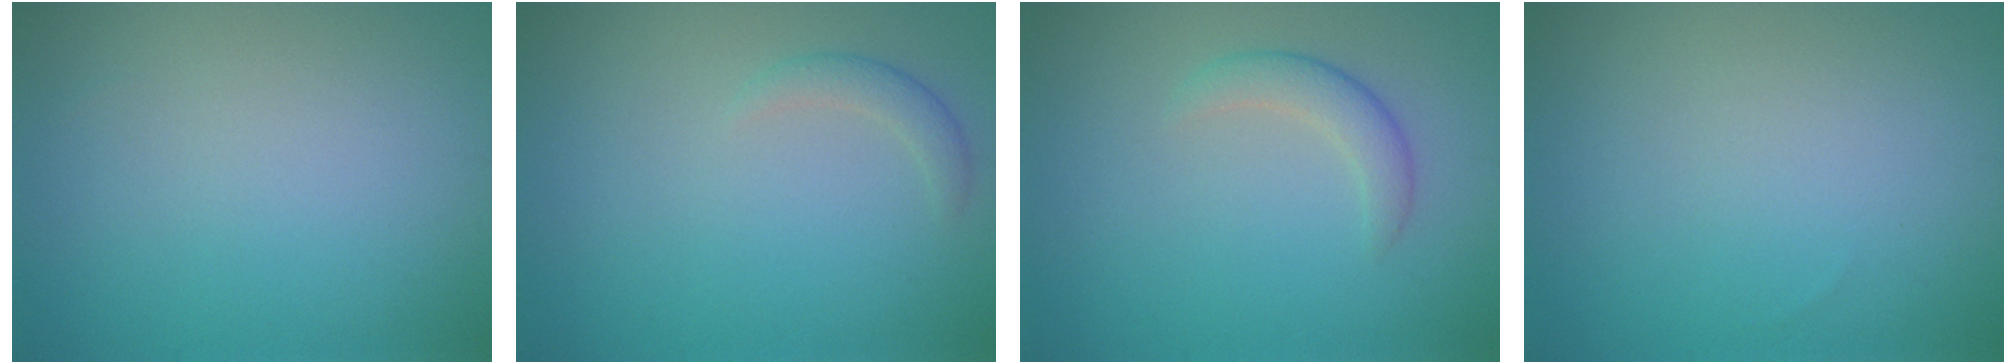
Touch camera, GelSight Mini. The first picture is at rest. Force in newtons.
{"total": 1.3, "press": 1.3, "slide": 0.1}
{"total": 2.1, "press": 2.1, "slide": 0.0}
{"total": 0.0}